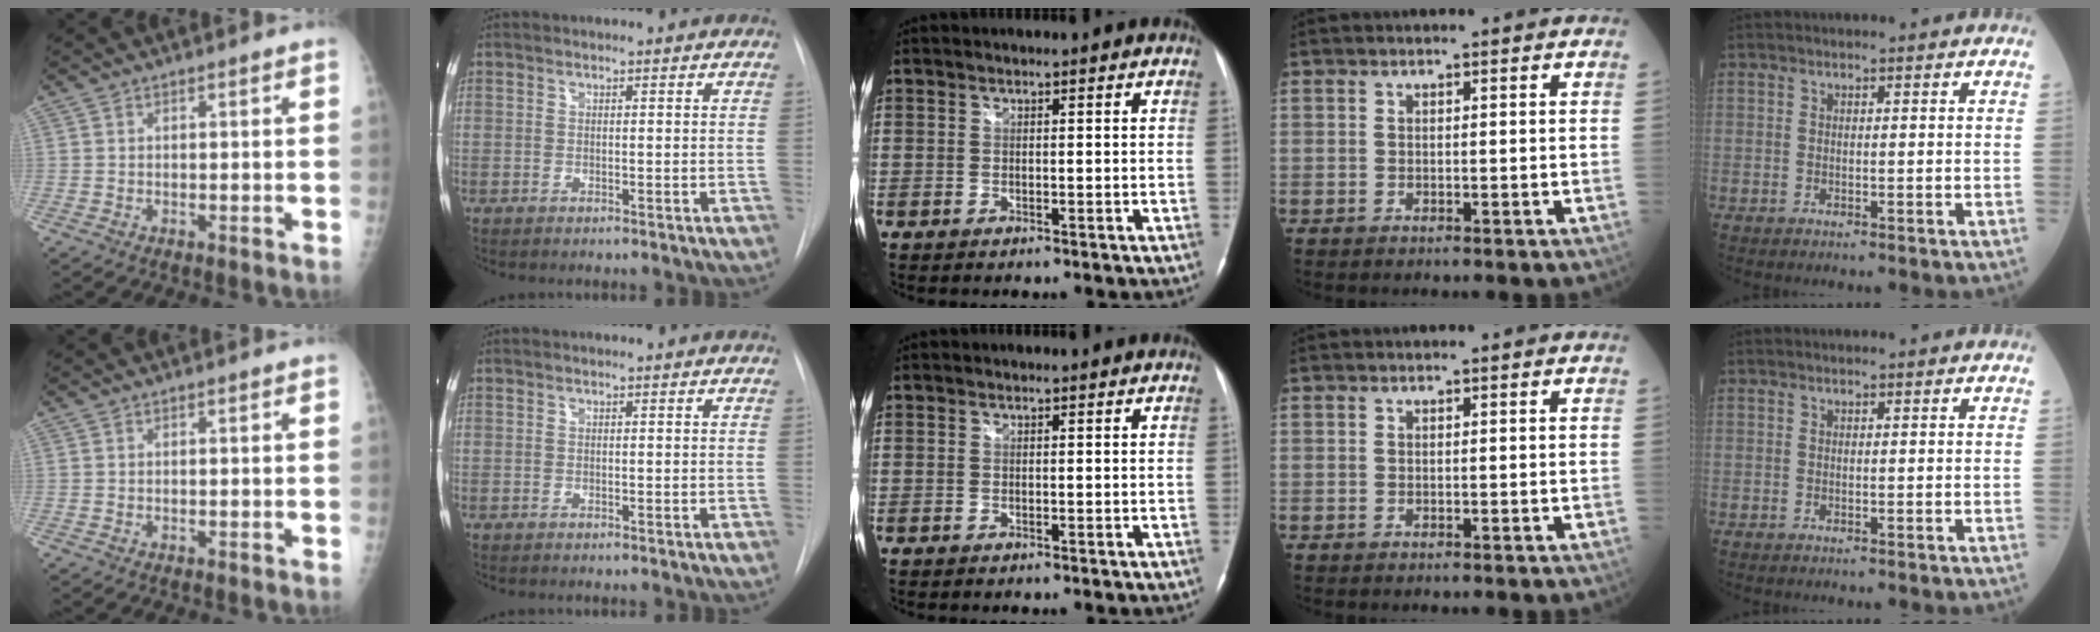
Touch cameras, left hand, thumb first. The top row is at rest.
{}